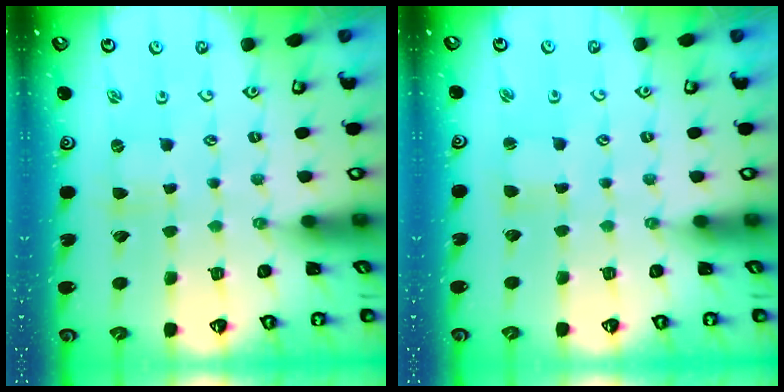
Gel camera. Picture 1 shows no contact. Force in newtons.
{"total": 0.7, "press": 0.7, "slide": 0.2}